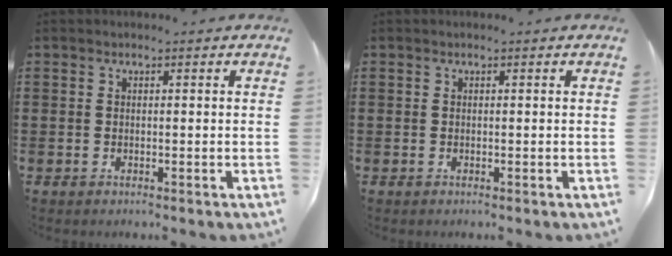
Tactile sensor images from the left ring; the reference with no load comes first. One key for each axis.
{"total": 0.0}